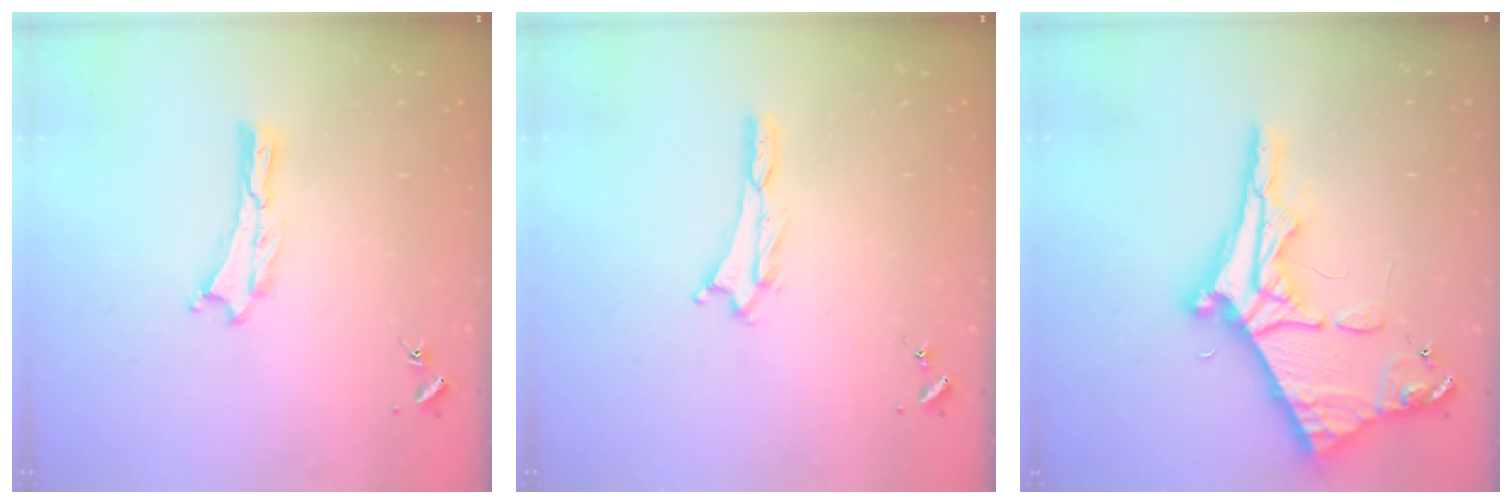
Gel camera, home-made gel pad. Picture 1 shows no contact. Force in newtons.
{"total": 0.7, "press": 0.7, "slide": 0.2}
{"total": 10.0, "press": 10.0, "slide": 0.8}